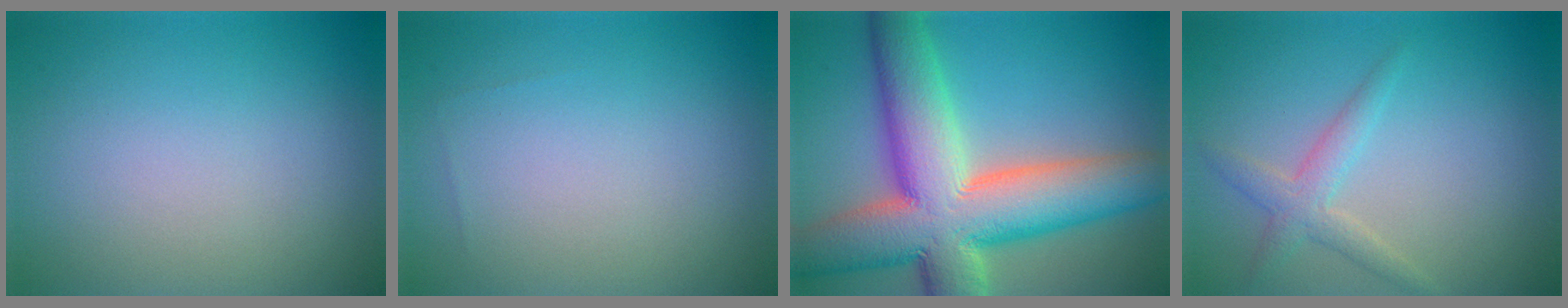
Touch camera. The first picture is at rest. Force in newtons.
{"total": 0.0}
{"total": 14.2, "press": 14.2, "slide": 1.2}
{"total": 2.4, "press": 2.4, "slide": 0.1}